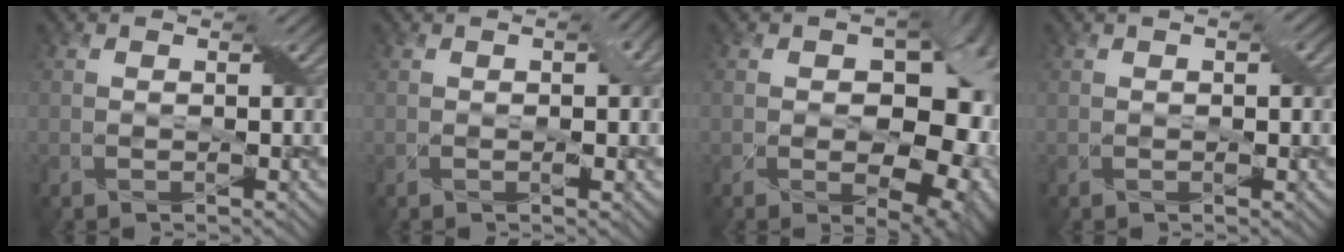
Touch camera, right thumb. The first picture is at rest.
{"total": 2.6, "force": [0.2, 0.7, 2.5], "torque": [-0.038, 0.003, 0.005]}
{"total": 14.1, "force": [-0.9, 9.5, 10.4], "torque": [-0.090, 0.002, 0.009]}
{"total": 1.9, "force": [0.5, 0.7, 1.7], "torque": [-0.023, 0.004, 0.010]}